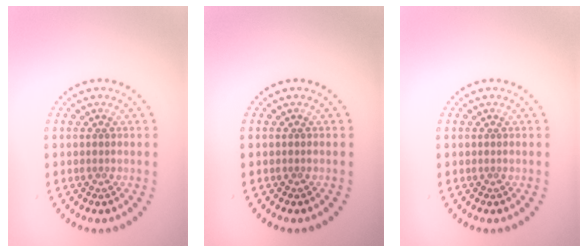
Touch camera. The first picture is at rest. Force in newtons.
{"total": 0.0}
{"total": 0.0}